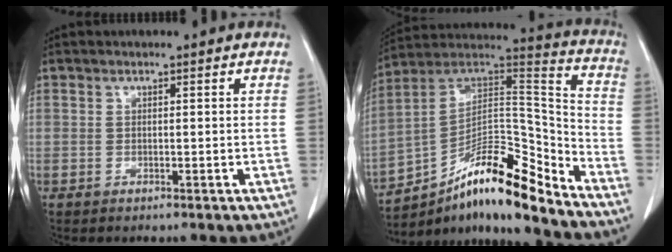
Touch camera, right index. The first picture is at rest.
{"total": 19.0, "force": [-13.5, 3.1, 13.0], "torque": [-0.218, 0.035, -0.230]}